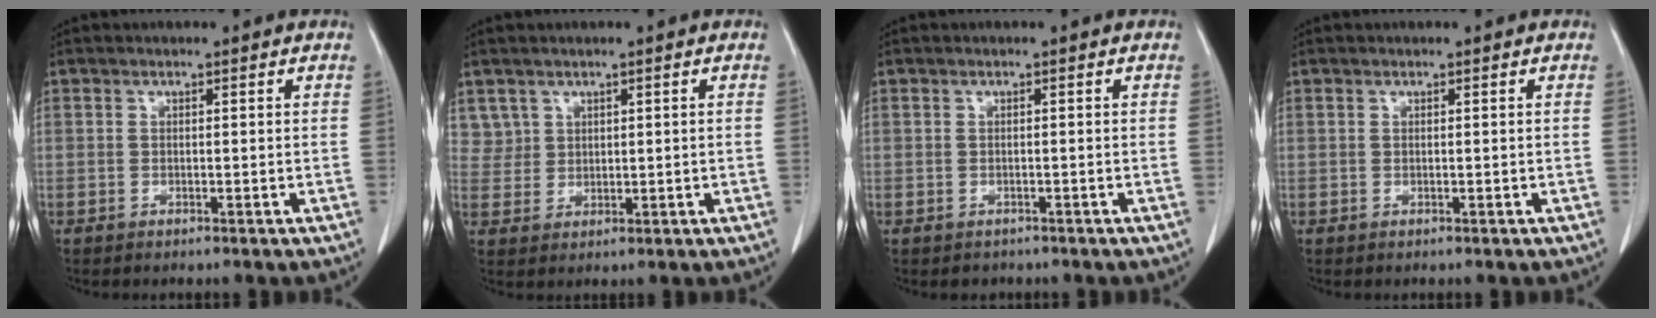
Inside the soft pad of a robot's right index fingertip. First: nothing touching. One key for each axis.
{"total": 3.3, "fx": 1.9, "fy": 2.6, "fz": -0.3, "tx": 0.018, "ty": 0.005, "tz": 0.038}
{"total": 1.3, "fx": -1.0, "fy": 0.9, "fz": -0.1, "tx": -0.009, "ty": 0.001, "tz": -0.013}
{"total": 0.0}